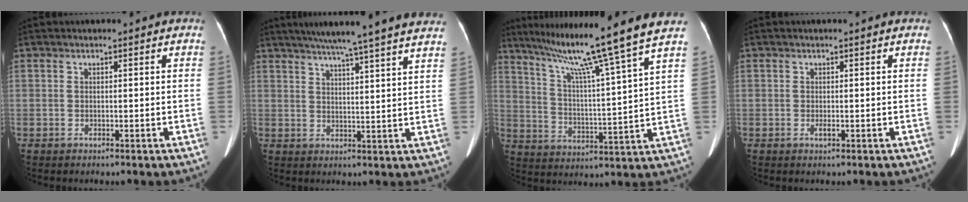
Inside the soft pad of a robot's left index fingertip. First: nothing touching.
{"total": 19.3, "force": [16.6, -0.8, 9.8], "torque": [-0.156, -0.001, 0.207]}
{"total": 16.6, "force": [13.1, -3.0, 9.6], "torque": [-0.156, -0.019, 0.199]}
{"total": 0.6, "force": [-0.2, 0.3, 0.6], "torque": [-0.009, 0.000, -0.005]}